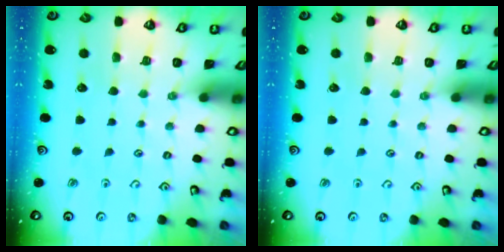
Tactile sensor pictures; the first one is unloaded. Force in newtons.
{"total": 0.0}